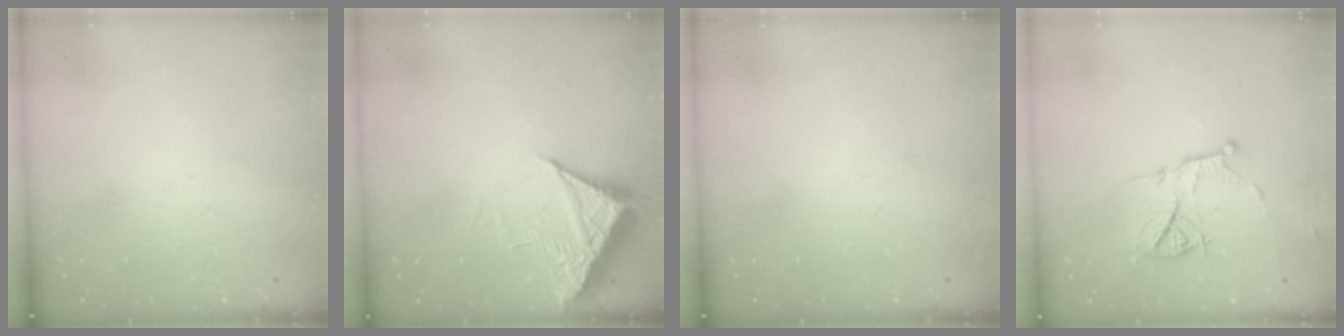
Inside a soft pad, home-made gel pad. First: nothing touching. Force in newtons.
{"total": 6.6, "press": 6.6, "slide": 0.8}
{"total": 0.0}
{"total": 10.3, "press": 10.3, "slide": 0.6}